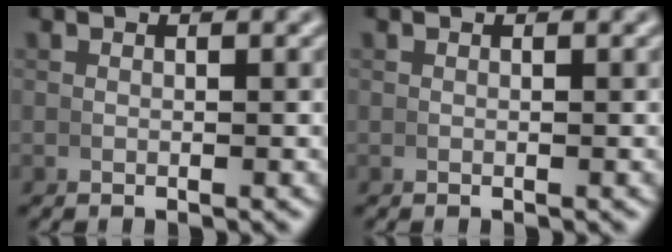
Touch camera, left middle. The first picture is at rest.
{"total": 0.0}